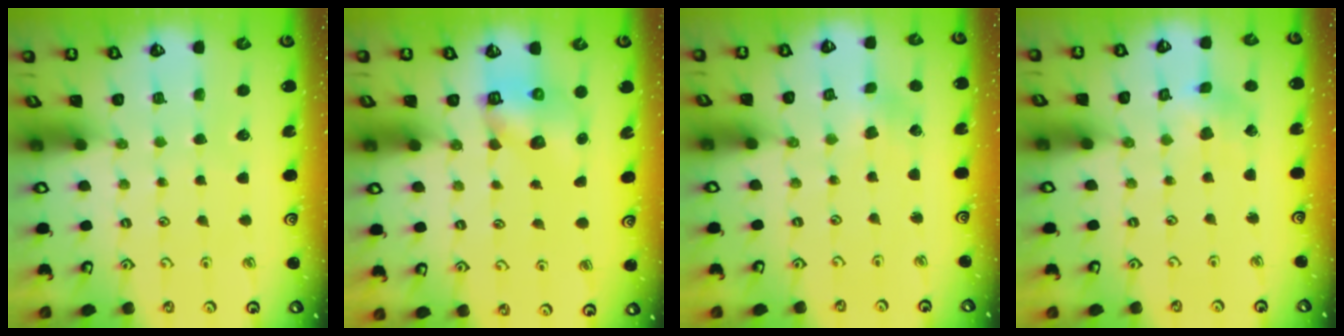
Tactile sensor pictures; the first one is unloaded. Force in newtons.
{"total": 6.8, "press": 6.7, "slide": 0.9}
{"total": 2.0, "press": 2.0, "slide": 0.3}
{"total": 2.0, "press": 2.0, "slide": 0.3}